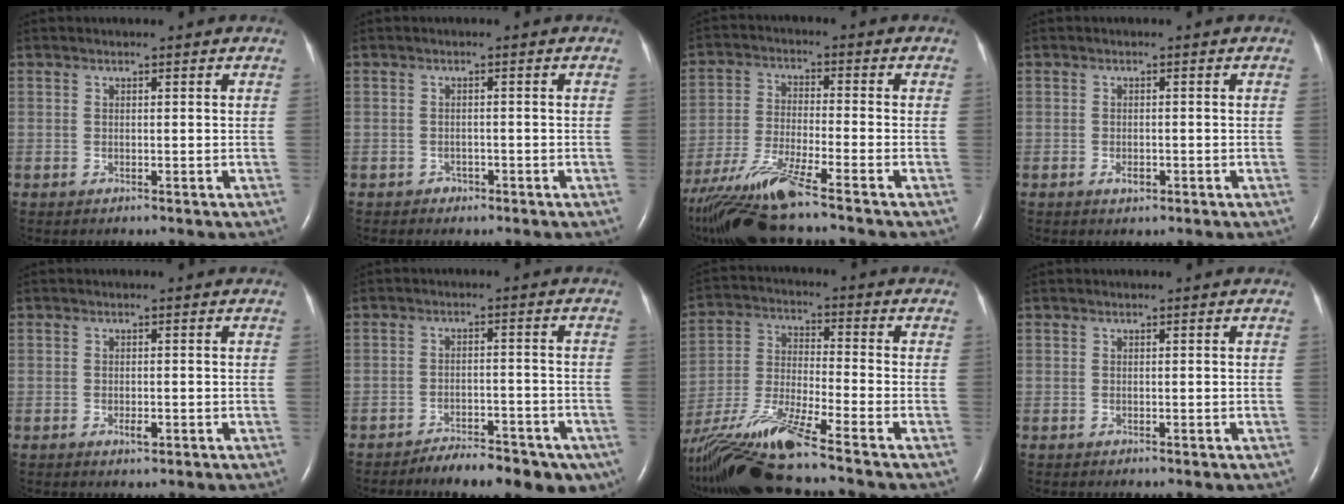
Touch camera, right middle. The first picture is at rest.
{"total": 1.1, "force": [-0.7, 0.8, 0.0], "torque": [0.001, 0.003, -0.012]}
{"total": 12.9, "force": [-10.3, -0.1, 7.8], "torque": [-0.162, -0.024, -0.193]}
{"total": 1.2, "force": [-0.6, 0.7, 0.9], "torque": [-0.015, 0.000, -0.006]}
{"total": 1.2, "force": [-0.5, 0.4, 1.0], "torque": [-0.018, -0.001, -0.006]}
{"total": 10.2, "force": [-7.8, 3.8, 5.4], "torque": [-0.055, 0.012, -0.111]}
{"total": 16.1, "force": [-12.5, -0.2, 10.2], "torque": [-0.226, -0.028, -0.239]}
{"total": 0.0}